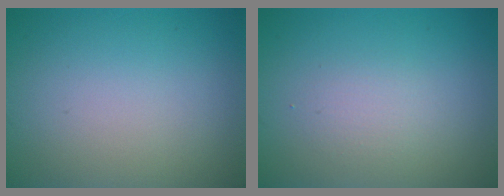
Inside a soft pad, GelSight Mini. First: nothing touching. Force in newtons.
{"total": 1.4, "press": 1.4, "slide": 0.0}